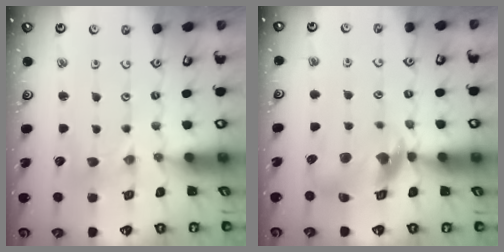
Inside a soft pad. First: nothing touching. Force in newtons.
{"total": 10.3, "press": 10.1, "slide": 1.6}